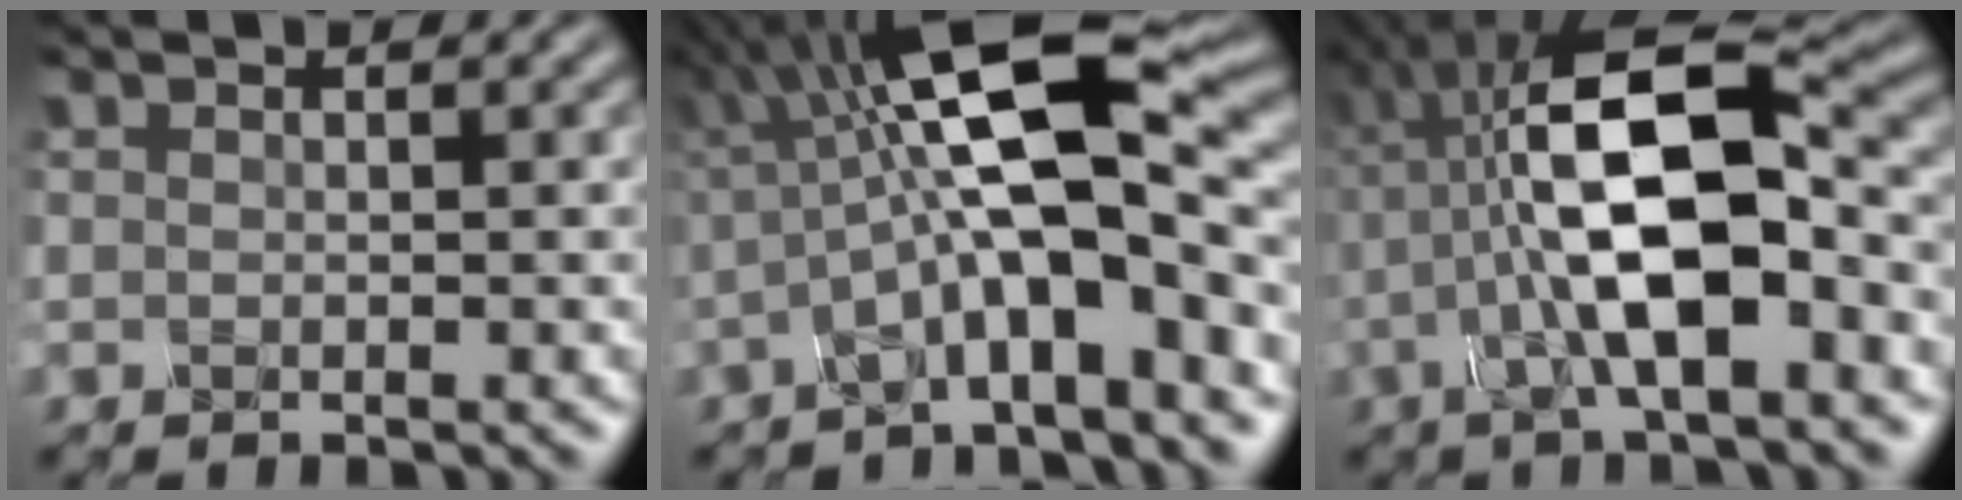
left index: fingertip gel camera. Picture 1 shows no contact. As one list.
[{"total": 12.5, "force": [-0.1, 3.4, 12.0], "torque": [-0.196, 0.021, -0.013]}, {"total": 11.0, "force": [-0.8, 3.6, 10.3], "torque": [-0.179, 0.013, -0.023]}]